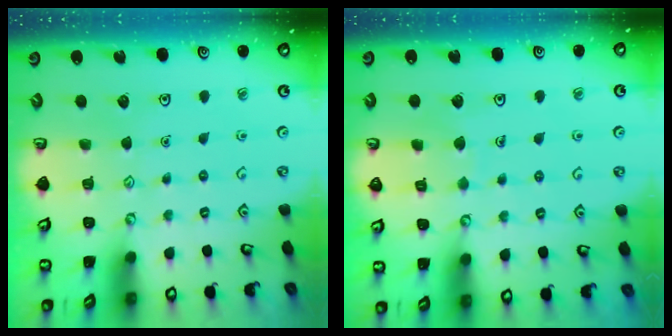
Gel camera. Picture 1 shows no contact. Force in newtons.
{"total": 4.5, "press": 4.5, "slide": 0.3}